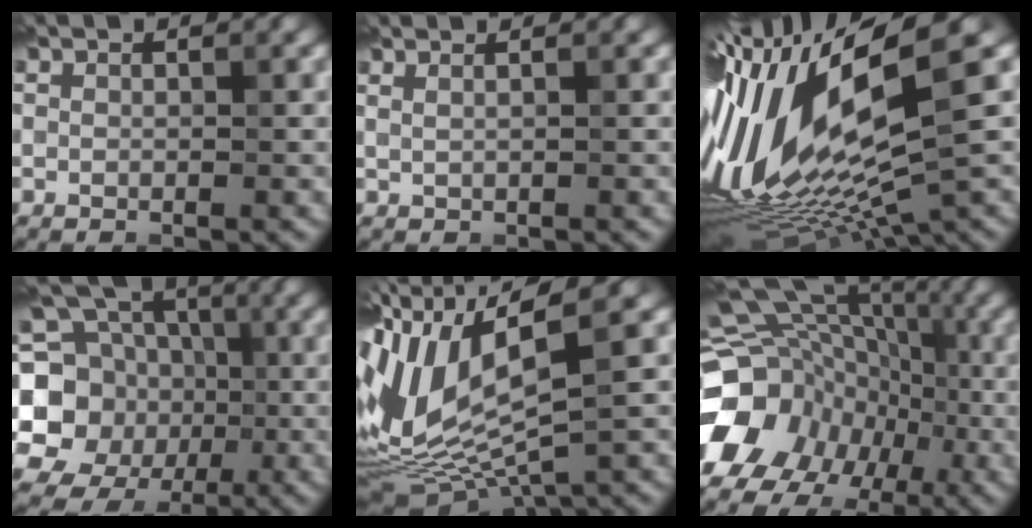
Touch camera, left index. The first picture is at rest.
{"total": 1.4, "force": [1.1, 0.4, 0.8], "torque": [-0.008, 0.003, 0.008]}
{"total": 17.7, "force": [0.1, 4.4, 17.1], "torque": [-0.345, -0.029, 0.012]}
{"total": 13.7, "force": [-0.4, 12.2, 6.1], "torque": [-0.146, 0.012, -0.023]}
{"total": 11.0, "force": [-0.3, 4.3, 10.2], "torque": [-0.238, -0.003, 0.007]}
{"total": 18.2, "force": [-4.9, 15.3, 8.4], "torque": [-0.160, -0.009, -0.104]}